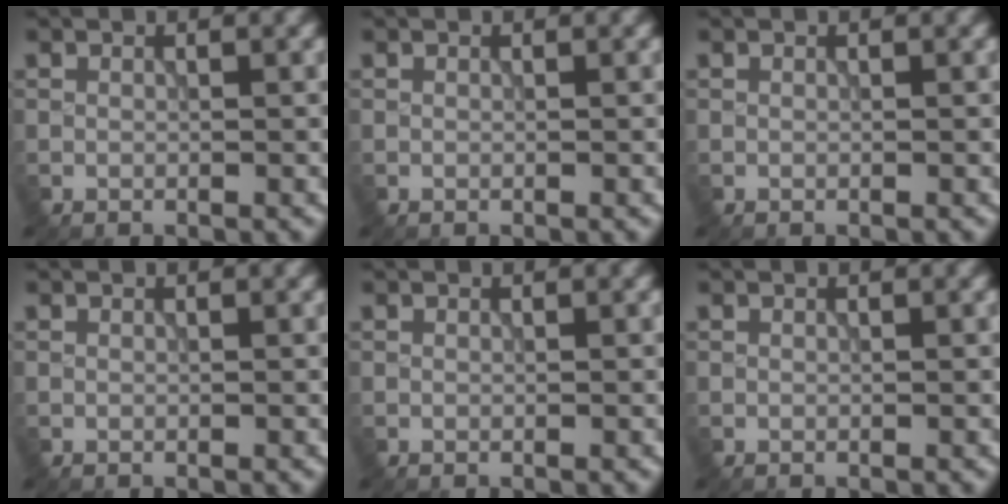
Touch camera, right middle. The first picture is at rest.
{"total": 0.0}
{"total": 0.0}
{"total": 0.0}
{"total": 0.0}
{"total": 0.0}